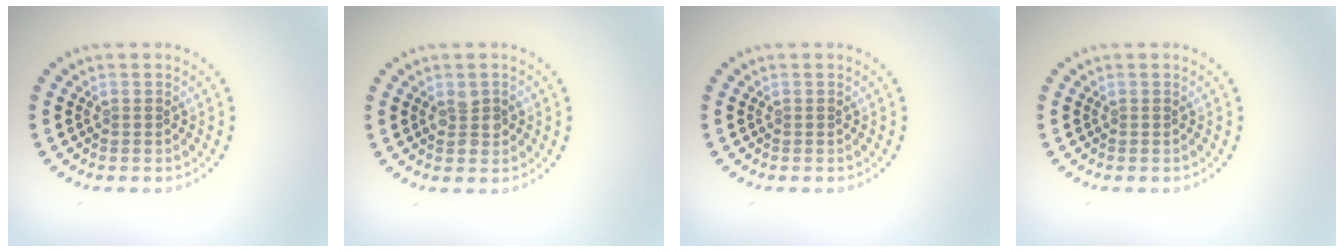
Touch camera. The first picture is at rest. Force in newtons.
{"total": 1.8, "press": 1.7, "slide": 0.2}
{"total": 0.0}
{"total": 0.0}